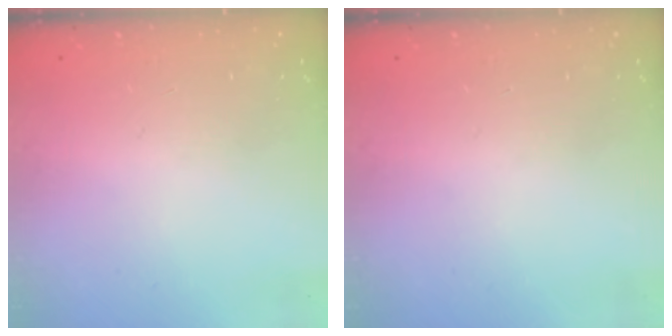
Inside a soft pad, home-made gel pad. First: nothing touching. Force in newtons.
{"total": 0.0}